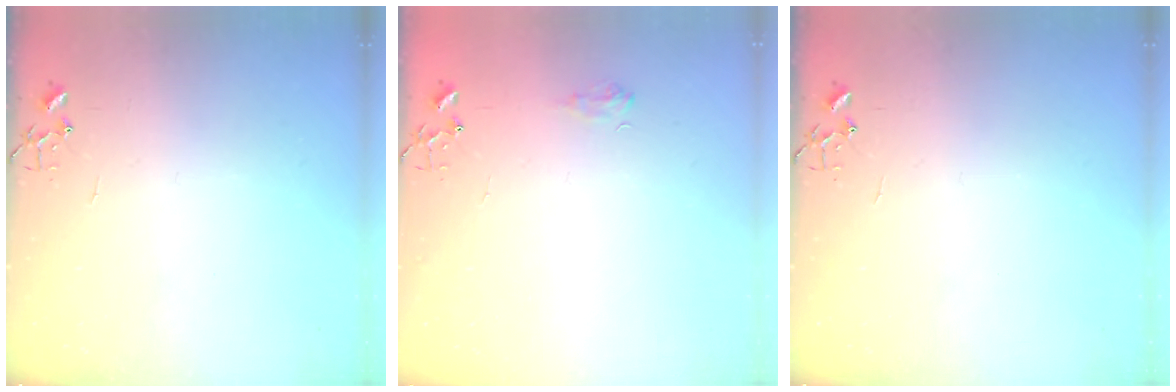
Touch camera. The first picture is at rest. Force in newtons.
{"total": 6.0, "press": 5.9, "slide": 0.7}
{"total": 0.0}